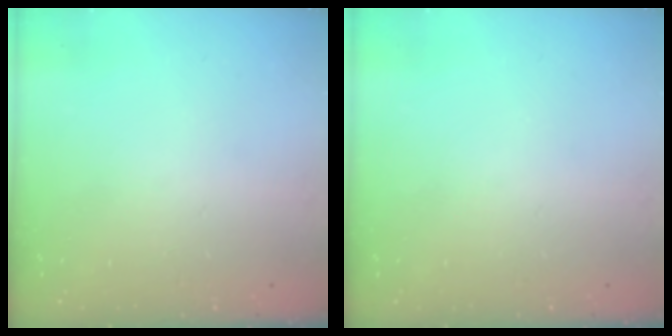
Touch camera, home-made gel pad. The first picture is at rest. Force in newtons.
{"total": 0.0}